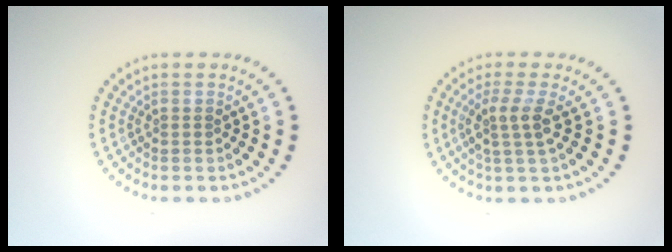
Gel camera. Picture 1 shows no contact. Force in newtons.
{"total": 2.6, "press": 2.0, "slide": 1.6}